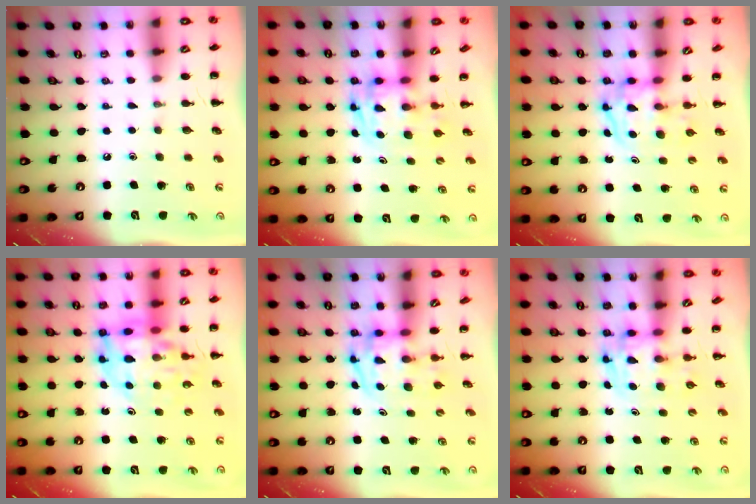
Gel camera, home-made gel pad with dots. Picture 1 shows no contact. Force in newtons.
{"total": 2.8, "press": 2.8, "slide": 0.5}
{"total": 3.7, "press": 3.7, "slide": 0.6}
{"total": 13.9, "press": 13.4, "slide": 3.8}
{"total": 3.9, "press": 3.8, "slide": 0.6}
{"total": 3.5, "press": 3.5, "slide": 0.6}